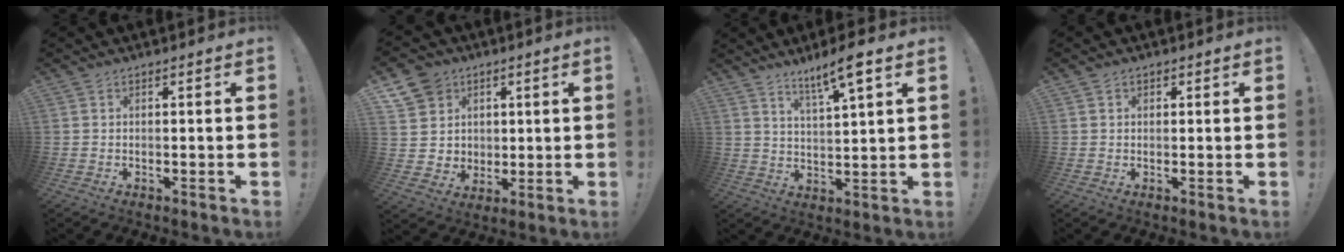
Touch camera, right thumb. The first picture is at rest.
{"total": 10.2, "force": [4.1, 9.0, 2.5], "torque": [-0.040, -0.013, 0.089]}
{"total": 8.6, "force": [6.0, 0.8, 6.1], "torque": [-0.105, -0.032, 0.098]}
{"total": 1.0, "force": [0.3, 0.9, 0.3], "torque": [0.000, -0.001, 0.005]}